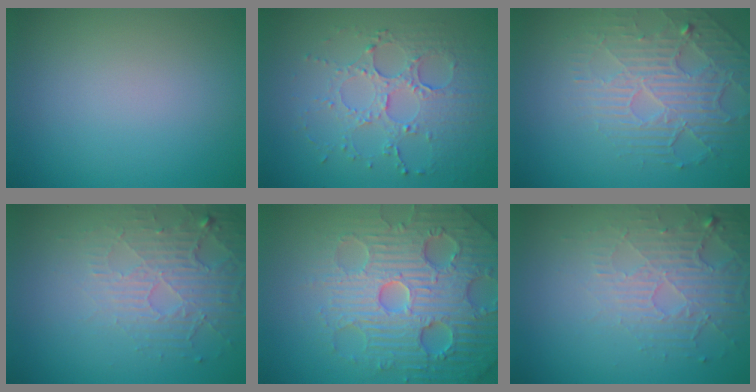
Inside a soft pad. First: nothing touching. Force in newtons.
{"total": 4.6, "press": 3.7, "slide": 2.8}
{"total": 4.1, "press": 3.8, "slide": 1.6}
{"total": 5.3, "press": 3.3, "slide": 4.1}
{"total": 7.9, "press": 7.7, "slide": 1.6}
{"total": 5.3, "press": 3.3, "slide": 4.1}